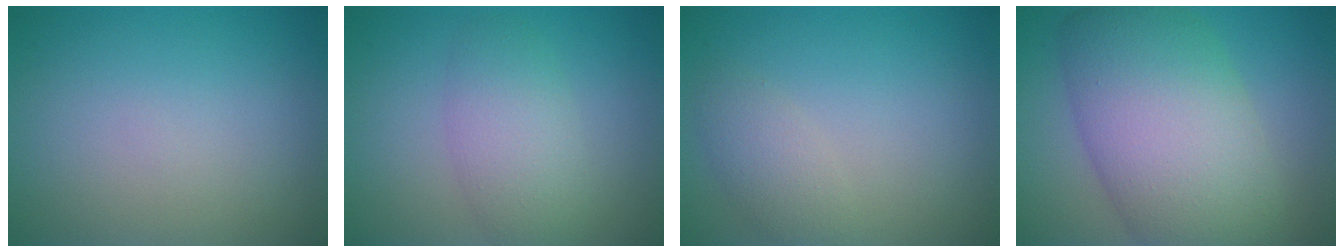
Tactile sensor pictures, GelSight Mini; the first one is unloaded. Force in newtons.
{"total": 2.4, "press": 2.4, "slide": 0.3}
{"total": 2.0, "press": 2.0, "slide": 0.0}
{"total": 11.8, "press": 11.8, "slide": 0.4}